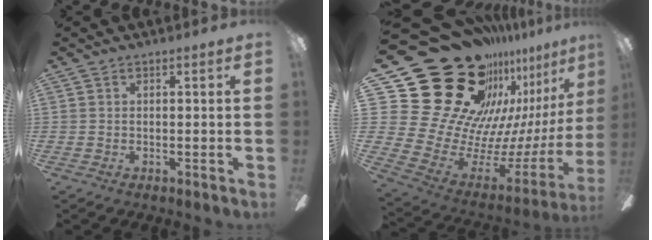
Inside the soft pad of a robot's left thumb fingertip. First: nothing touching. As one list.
[{"total": 35.8, "force": [20.4, 21.0, 20.7], "torque": [-0.309, -0.204, 0.446]}]